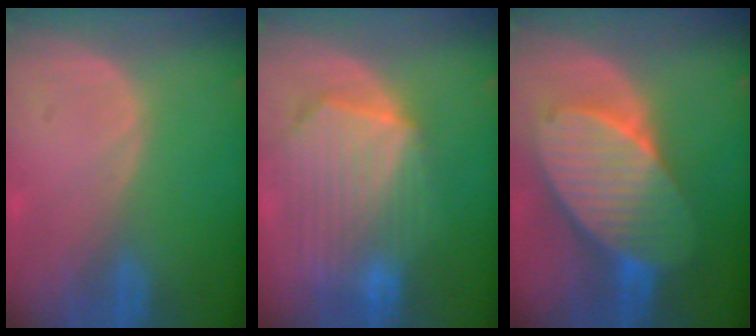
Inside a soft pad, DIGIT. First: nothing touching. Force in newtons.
{"total": 10.5, "press": 9.2, "slide": 5.1}
{"total": 10.9, "press": 10.9, "slide": 0.6}